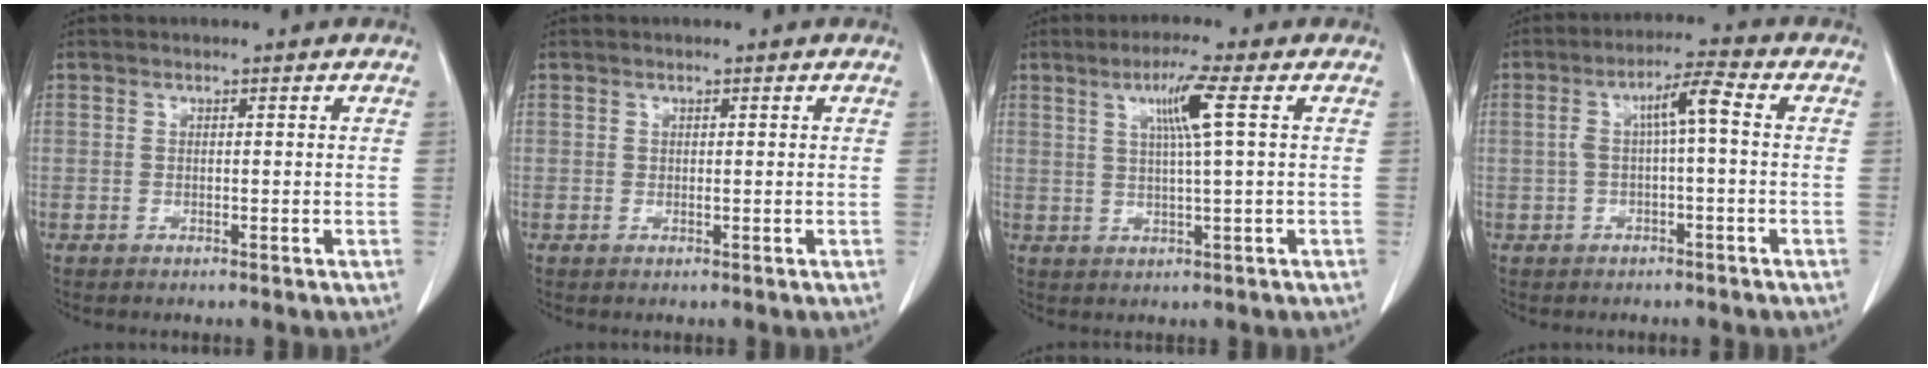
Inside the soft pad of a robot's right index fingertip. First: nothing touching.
{"total": 0.0}
{"total": 5.8, "force": [1.9, -1.0, 5.4], "torque": [-0.098, 0.002, 0.034]}
{"total": 5.6, "force": [0.2, 0.5, 5.5], "torque": [-0.098, 0.025, 0.005]}